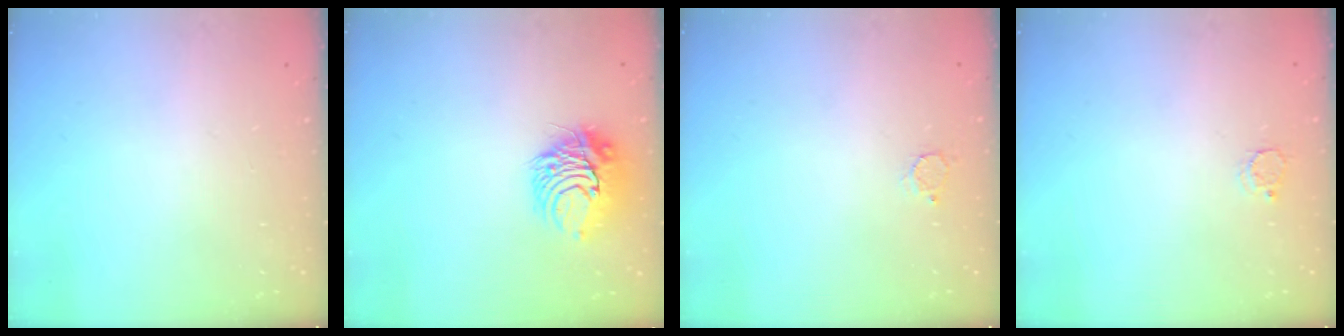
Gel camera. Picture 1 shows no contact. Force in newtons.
{"total": 10.3, "press": 10.3, "slide": 0.8}
{"total": 2.3, "press": 2.3, "slide": 0.2}
{"total": 2.5, "press": 2.5, "slide": 0.3}